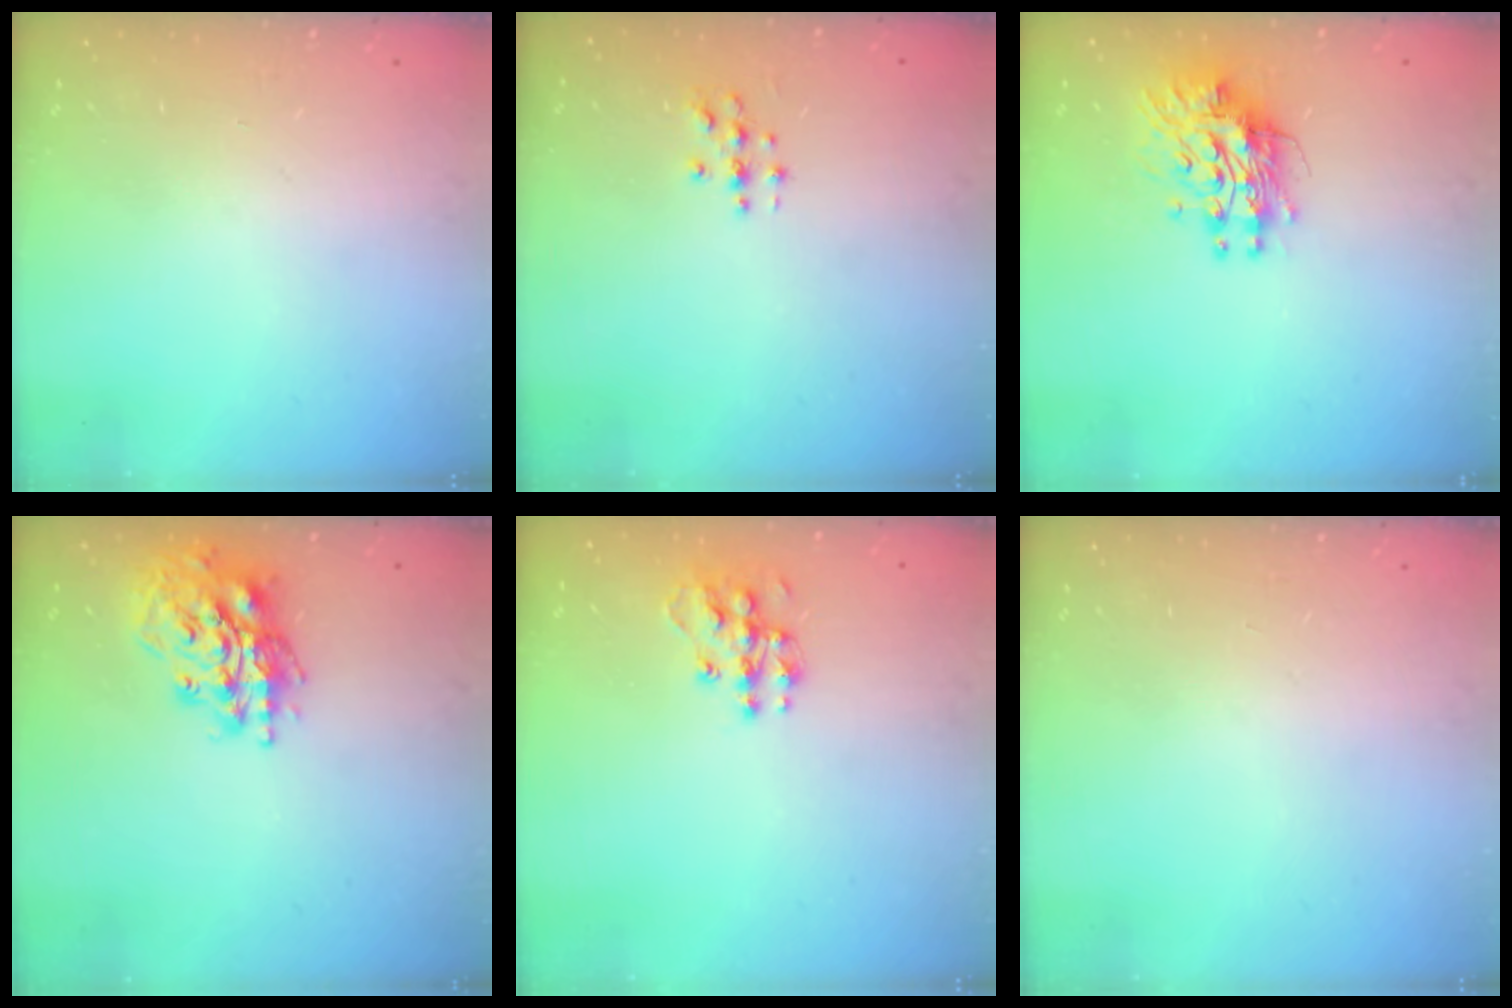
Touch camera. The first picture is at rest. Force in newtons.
{"total": 2.8, "press": 2.8, "slide": 0.3}
{"total": 11.5, "press": 11.5, "slide": 1.0}
{"total": 17.4, "press": 17.1, "slide": 2.7}
{"total": 11.3, "press": 11.3, "slide": 0.7}
{"total": 0.0}